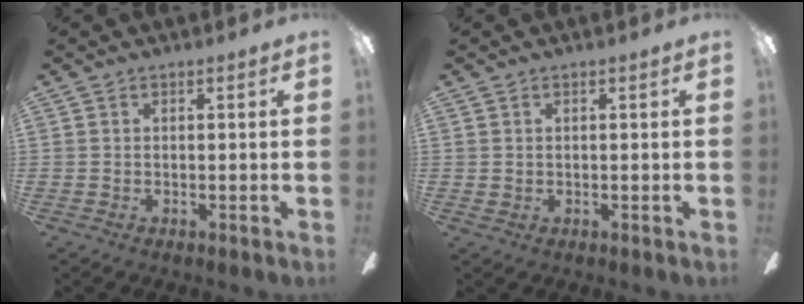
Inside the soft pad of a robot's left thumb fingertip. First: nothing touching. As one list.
[{"total": 0.6, "force": [0.5, 0.3, 0.0], "torque": [-0.001, 0.003, 0.009]}]